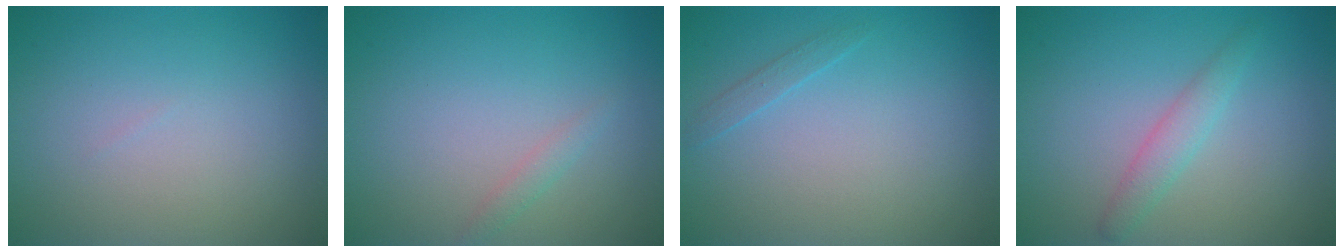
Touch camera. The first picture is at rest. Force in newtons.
{"total": 0.9, "press": 0.9, "slide": 0.0}
{"total": 0.8, "press": 0.8, "slide": 0.1}
{"total": 1.9, "press": 1.9, "slide": 0.2}